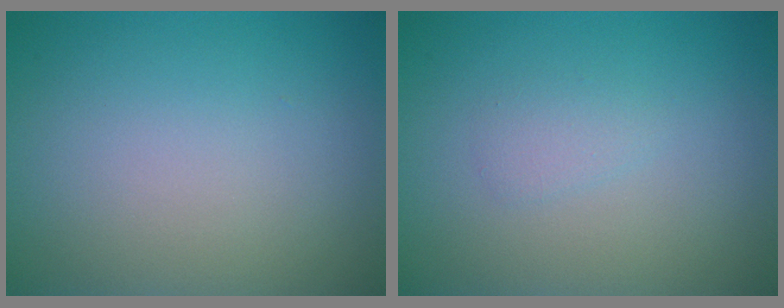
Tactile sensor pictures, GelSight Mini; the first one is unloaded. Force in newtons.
{"total": 1.0, "press": 1.0, "slide": 0.1}